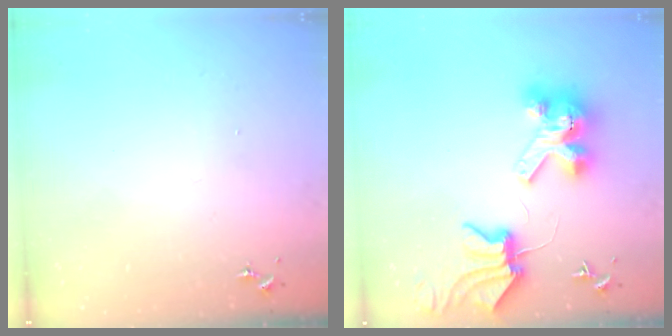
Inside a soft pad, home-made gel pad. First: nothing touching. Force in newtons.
{"total": 10.2, "press": 10.1, "slide": 1.5}